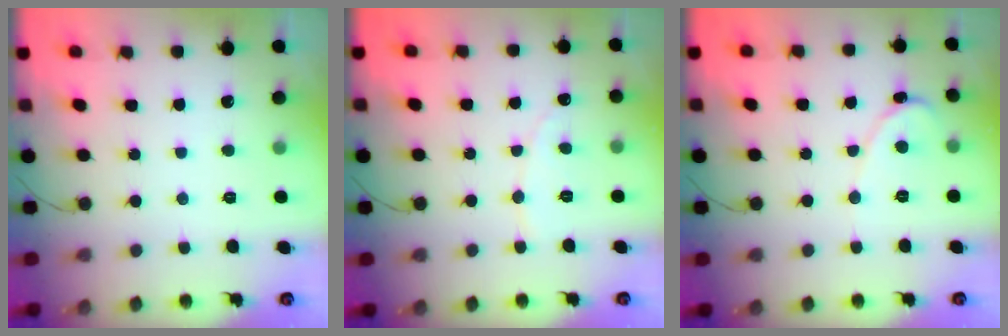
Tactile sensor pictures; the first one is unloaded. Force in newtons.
{"total": 2.9, "press": 2.9, "slide": 0.3}
{"total": 1.6, "press": 1.6, "slide": 0.0}